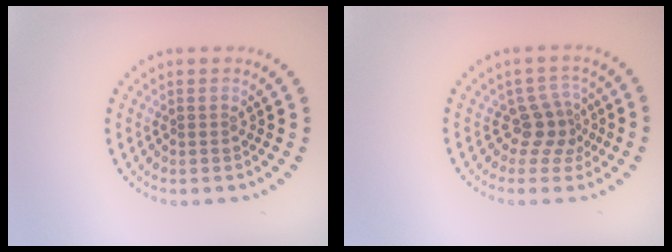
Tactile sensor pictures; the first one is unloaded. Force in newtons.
{"total": 2.6, "press": 1.8, "slide": 1.9}